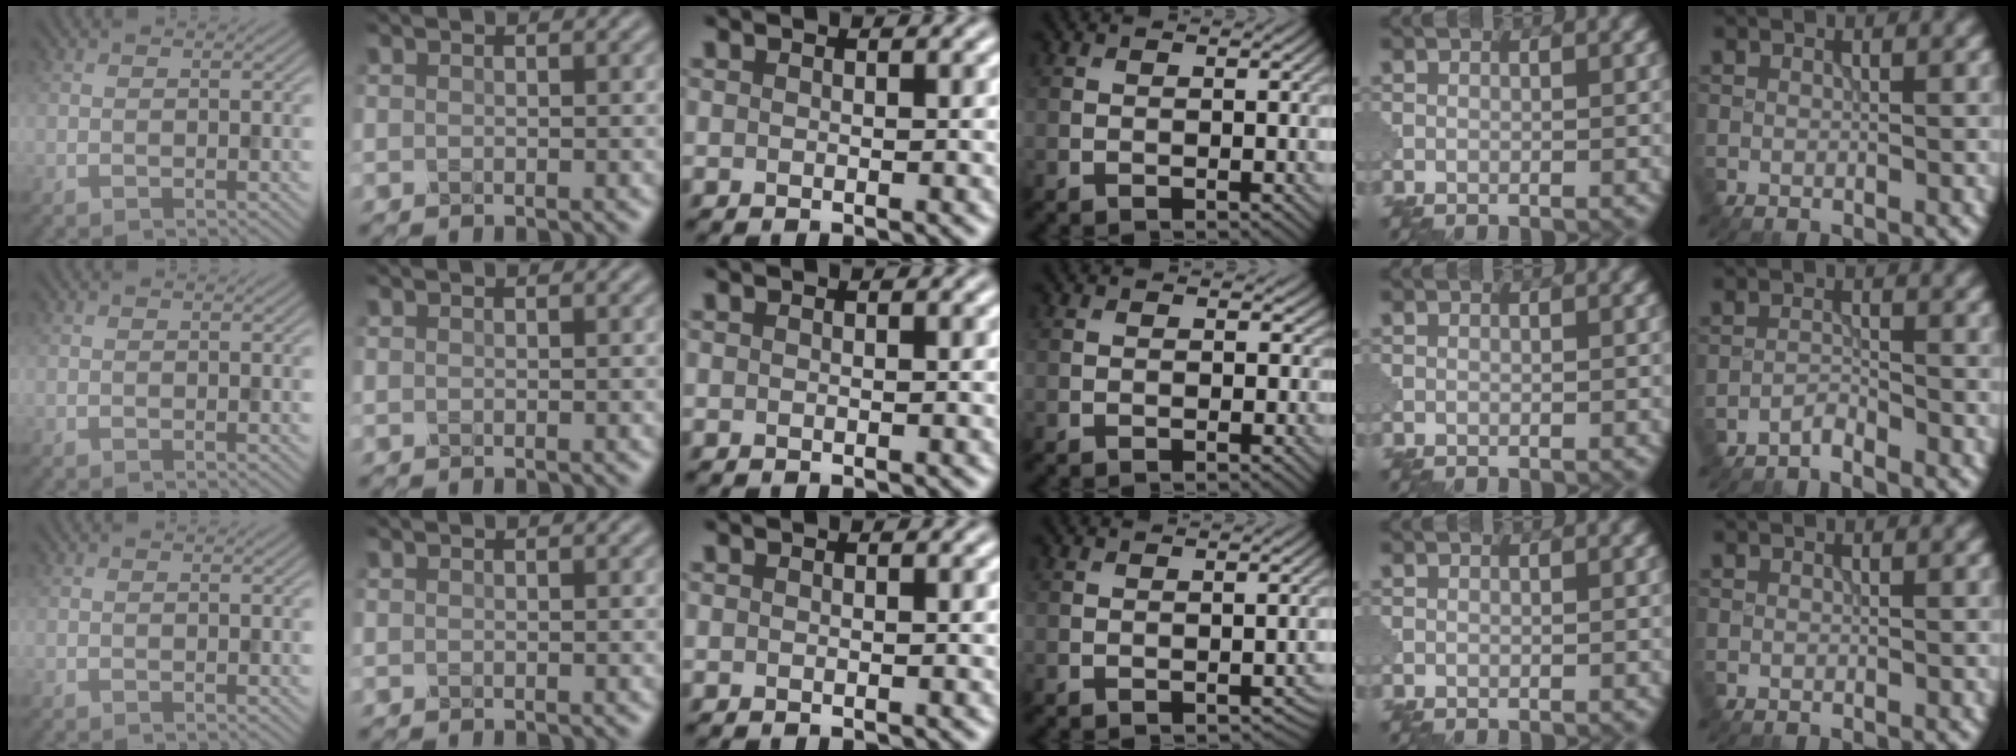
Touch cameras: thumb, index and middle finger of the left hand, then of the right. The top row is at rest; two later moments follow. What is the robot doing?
{"motion": "shake", "object": "medicine bottle"}